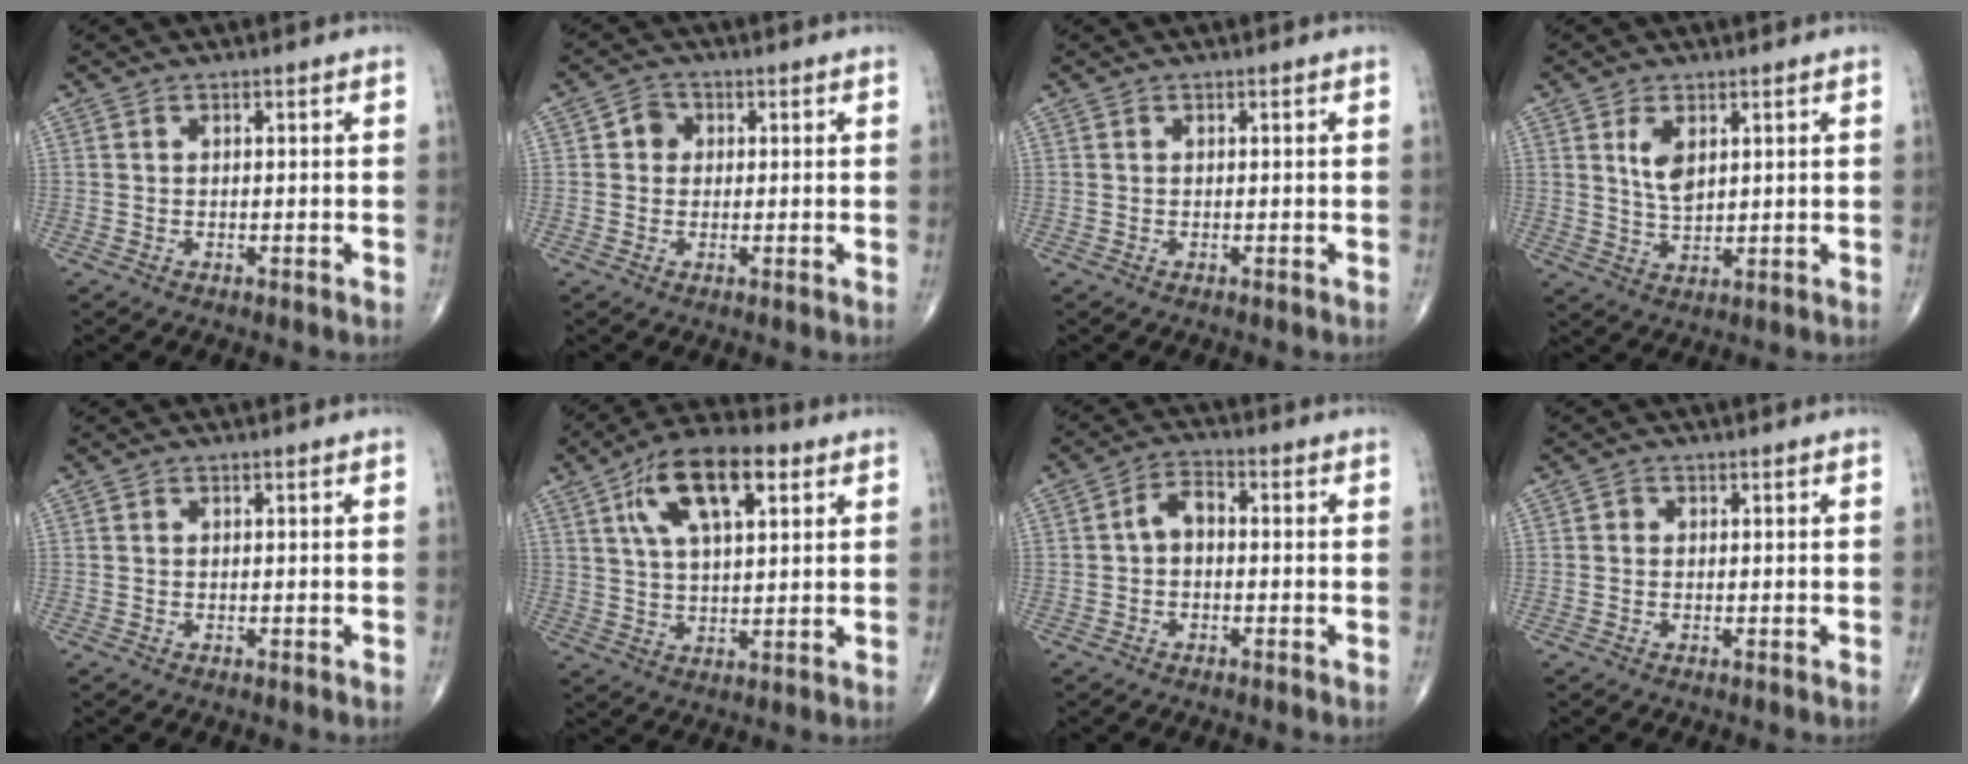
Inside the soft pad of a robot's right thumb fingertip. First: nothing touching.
{"total": 3.0, "force": [0.4, 2.7, 1.2], "torque": [-0.001, 0.006, 0.000]}
{"total": 0.0}
{"total": 5.1, "force": [1.8, 2.7, 3.9], "torque": [-0.065, -0.014, 0.040]}
{"total": 0.0}
{"total": 14.5, "force": [6.0, 6.4, 11.5], "torque": [-0.186, 0.003, 0.099]}
{"total": 4.2, "force": [-0.3, 2.6, 3.2], "torque": [-0.049, 0.020, -0.016]}
{"total": 0.7, "force": [0.0, 0.7, 0.2], "torque": [0.001, 0.002, -0.004]}